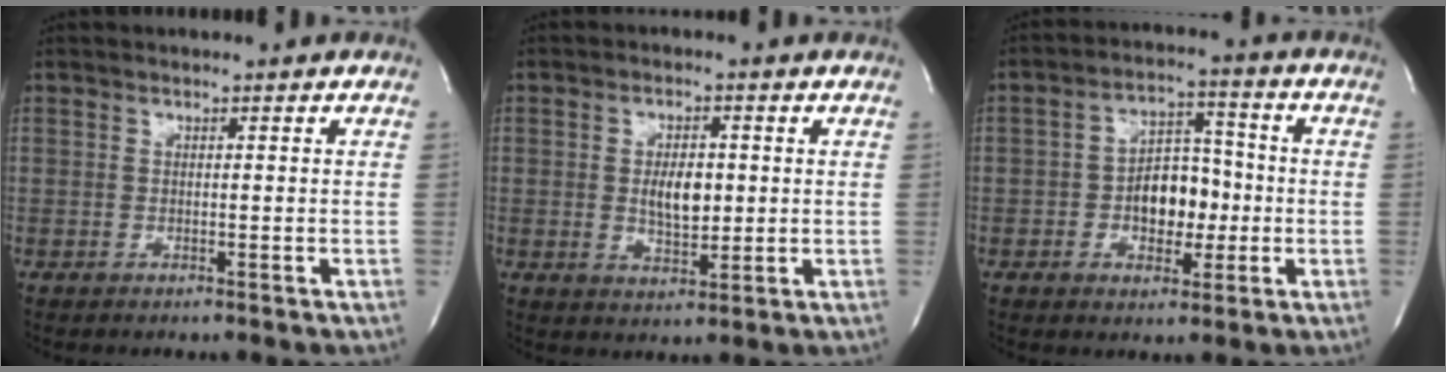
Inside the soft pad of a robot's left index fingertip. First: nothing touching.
{"total": 4.9, "force": [-0.2, 2.4, 4.3], "torque": [-0.077, -0.009, 0.004]}
{"total": 7.7, "force": [-1.9, 4.6, 5.9], "torque": [-0.098, 0.013, -0.030]}